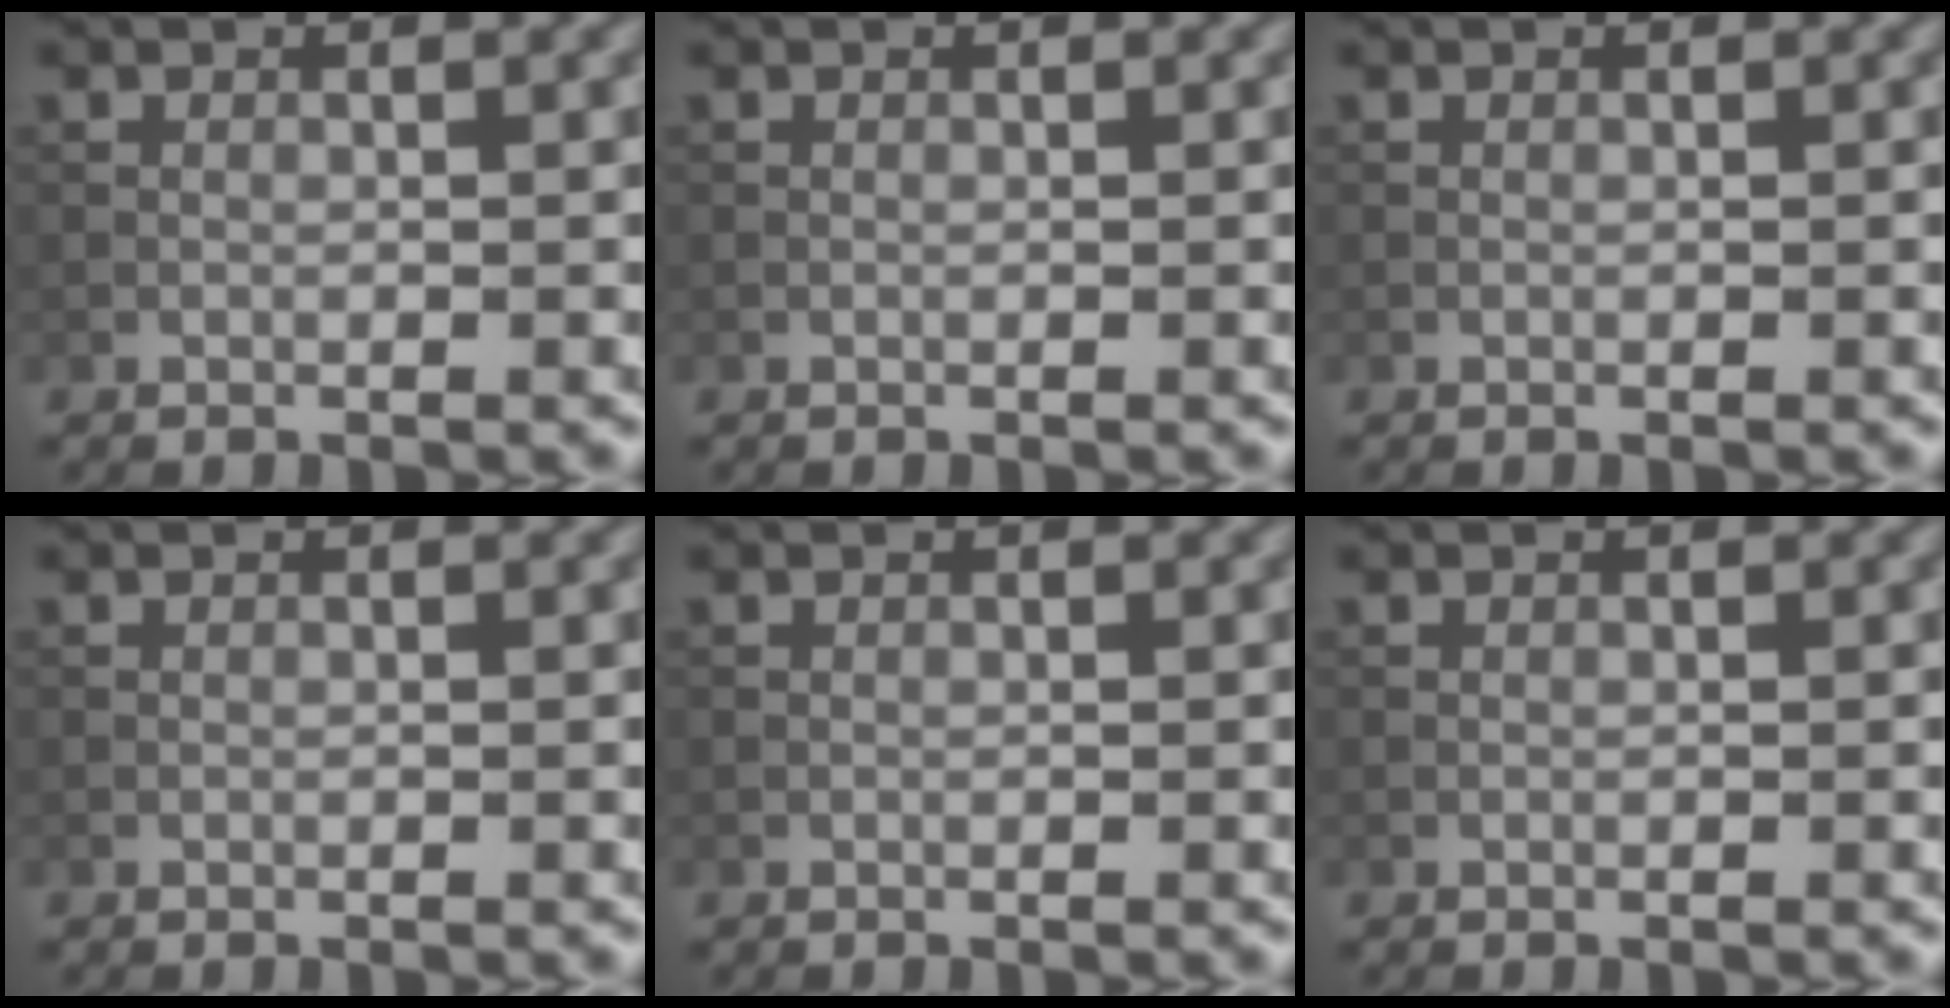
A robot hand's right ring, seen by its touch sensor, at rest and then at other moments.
{"total": 0.0}
{"total": 0.0}
{"total": 0.0}
{"total": 0.0}
{"total": 0.0}